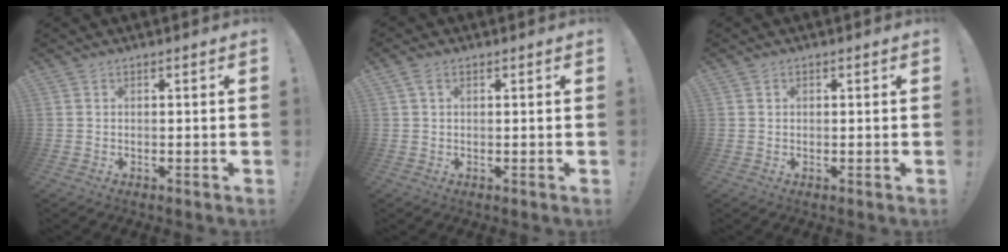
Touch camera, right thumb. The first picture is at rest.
{"total": 2.0, "force": [0.8, 1.1, 1.4], "torque": [-0.027, 0.003, 0.013]}
{"total": 0.5, "force": [0.2, 0.5, 0.2], "torque": [-0.007, 0.004, 0.005]}